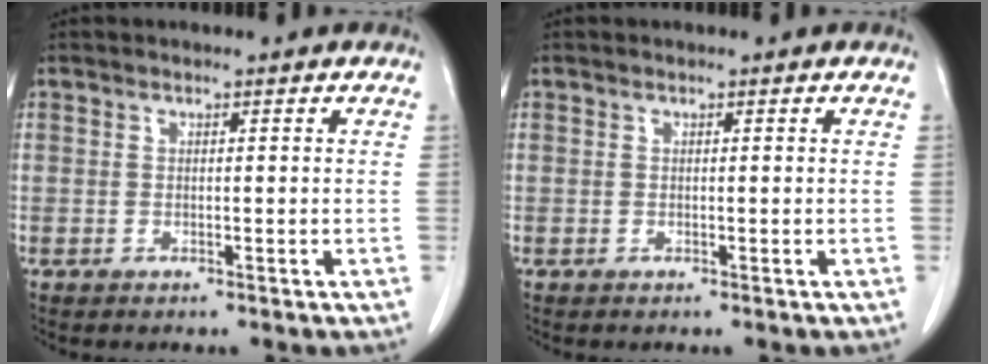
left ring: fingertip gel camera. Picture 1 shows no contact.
{"total": 0.0}